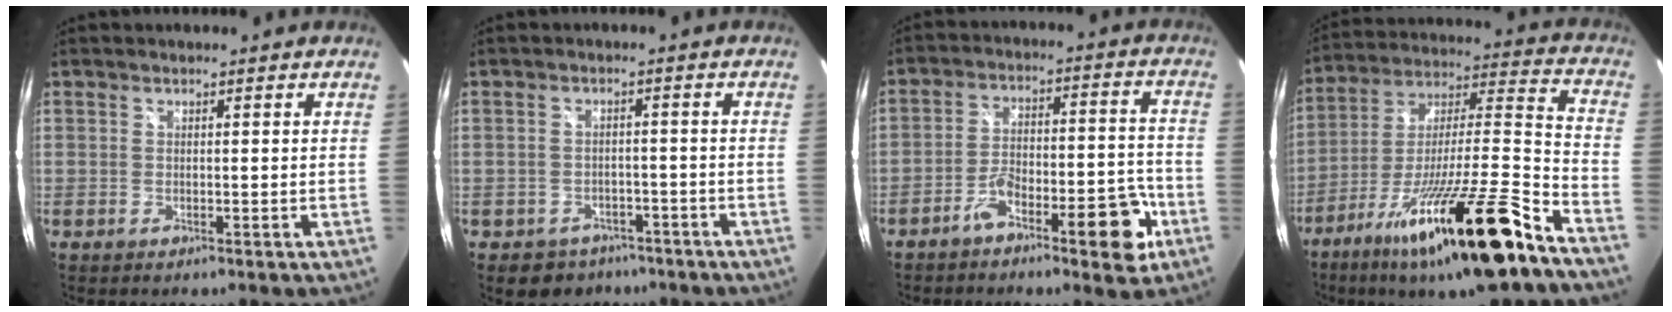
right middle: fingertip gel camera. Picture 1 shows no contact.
{"total": 7.0, "force": [-4.8, 4.9, 1.7], "torque": [-0.043, 0.014, -0.058]}
{"total": 11.1, "force": [-6.5, 3.2, 8.4], "torque": [-0.132, 0.016, -0.092]}
{"total": 24.3, "force": [-15.7, 1.2, 18.5], "torque": [-0.301, -0.034, -0.261]}